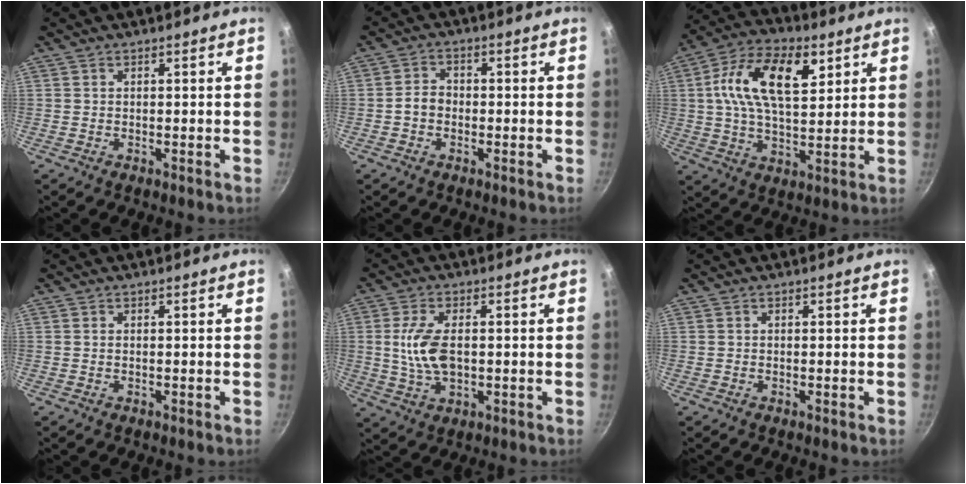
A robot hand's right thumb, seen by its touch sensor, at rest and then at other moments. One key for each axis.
{"total": 3.5, "fx": -0.9, "fy": 2.8, "fz": 1.9, "tx": -0.025, "ty": 0.015, "tz": -0.023}
{"total": 16.6, "fx": 5.1, "fy": 8.7, "fz": 13.2, "tx": -0.223, "ty": 0.003, "tz": 0.086}
{"total": 0.0}
{"total": 8.5, "fx": 0.5, "fy": 4.5, "fz": 7.2, "tx": -0.151, "ty": -0.004, "tz": 0.014}
{"total": 0.0}